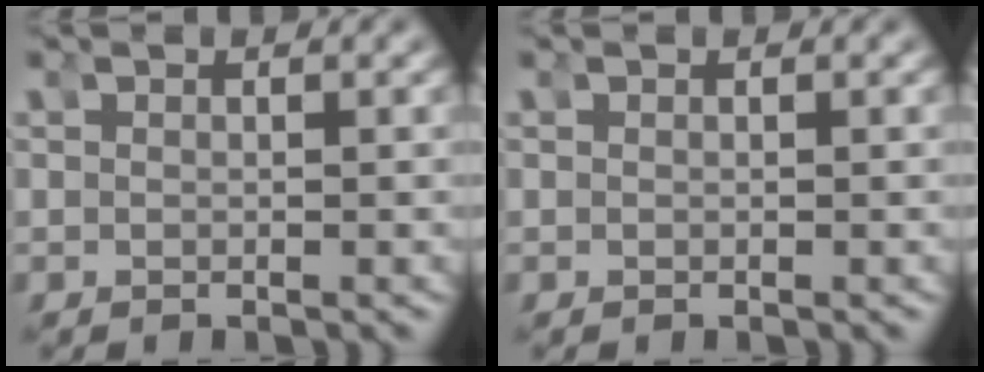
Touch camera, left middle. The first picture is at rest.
{"total": 0.0}